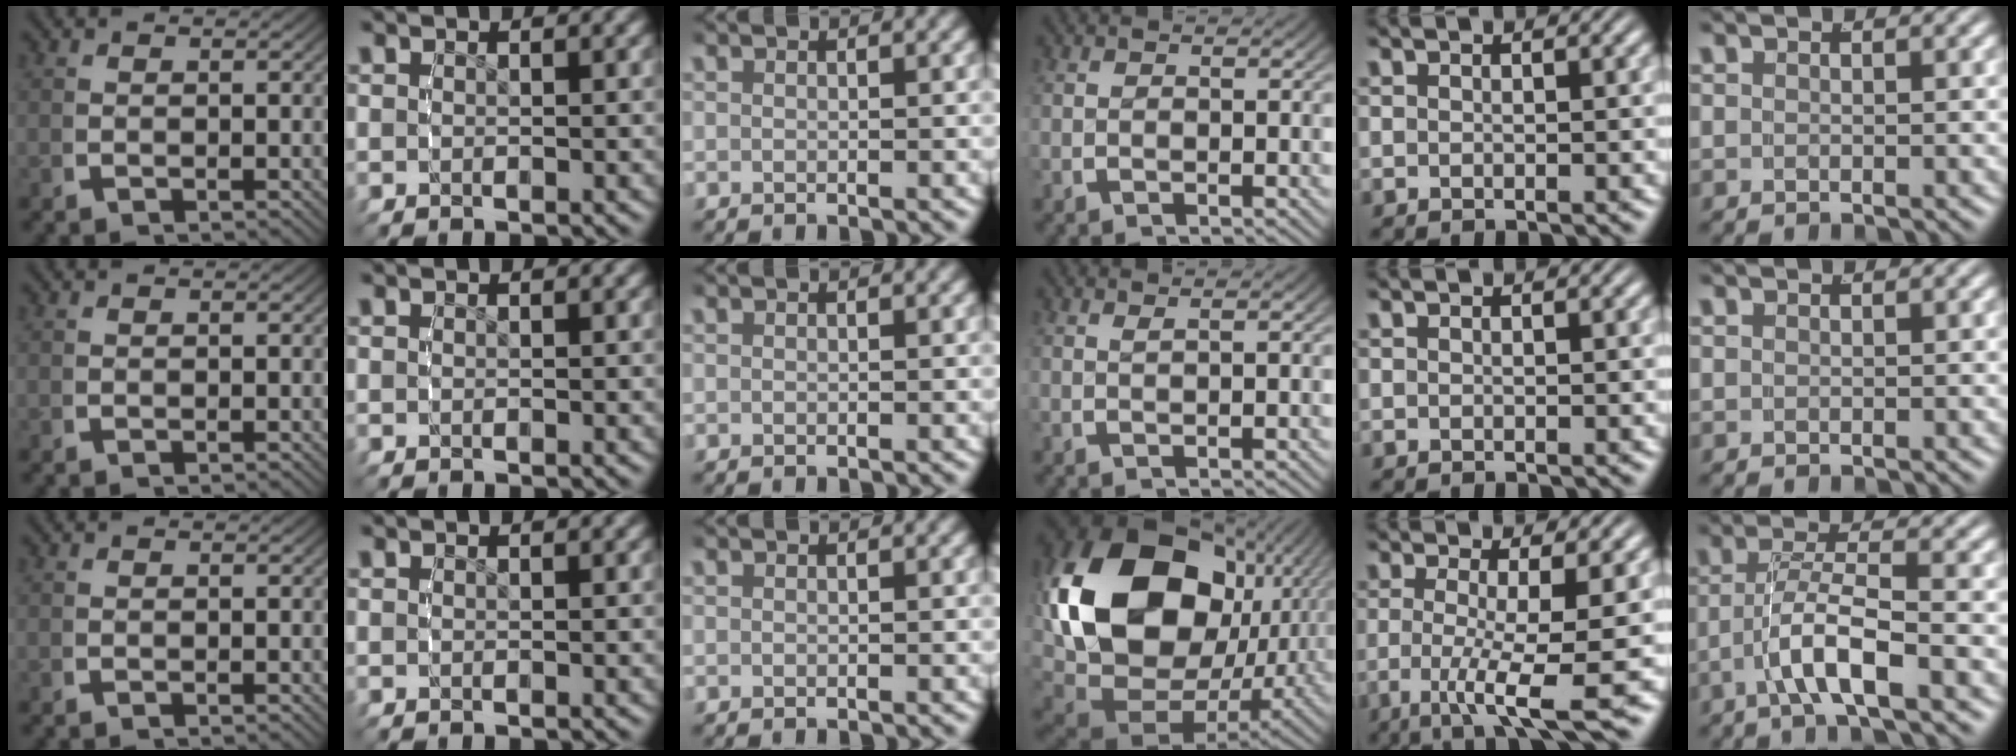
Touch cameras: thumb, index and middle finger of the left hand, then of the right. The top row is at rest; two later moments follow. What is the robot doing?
{"motion": "grasp_and_lifting", "object": "bowl"}